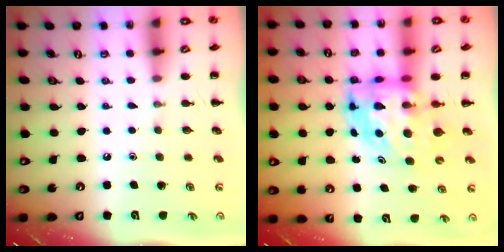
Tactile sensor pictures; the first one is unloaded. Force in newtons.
{"total": 7.2, "press": 7.0, "slide": 1.9}